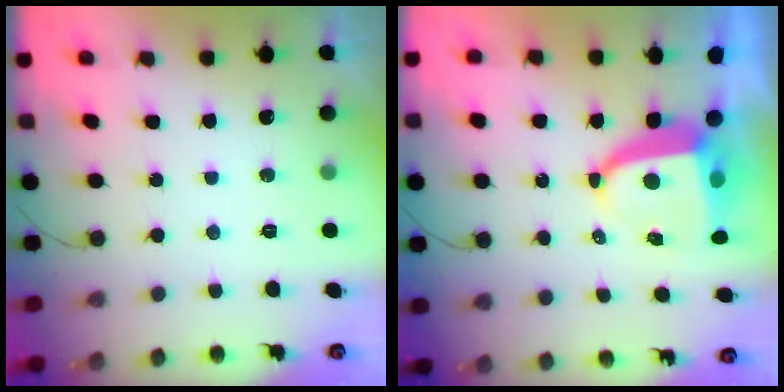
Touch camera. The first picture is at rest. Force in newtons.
{"total": 8.8, "press": 8.8, "slide": 1.0}